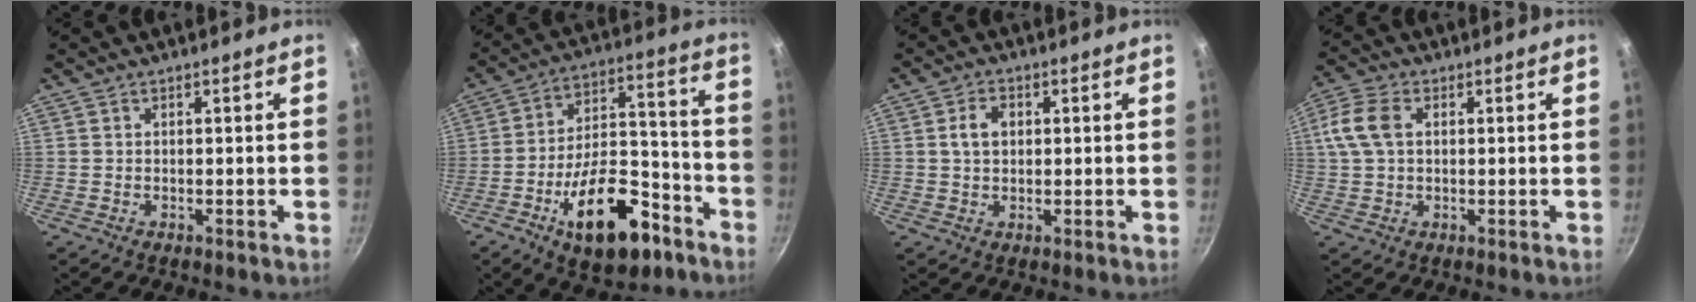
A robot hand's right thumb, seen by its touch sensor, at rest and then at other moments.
{"total": 20.3, "force": [-10.2, 10.0, 14.3], "torque": [-0.187, 0.082, -0.147]}
{"total": 4.2, "force": [0.7, 3.0, 2.8], "torque": [-0.037, 0.005, 0.011]}
{"total": 7.6, "force": [1.5, 4.9, 5.6], "torque": [-0.120, 0.014, 0.021]}